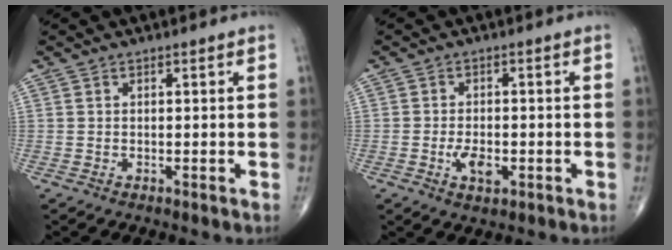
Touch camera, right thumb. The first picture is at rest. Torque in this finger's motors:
{"motor_torque": [1.26, 1.02, 0.26, -0.43, 0.07]}